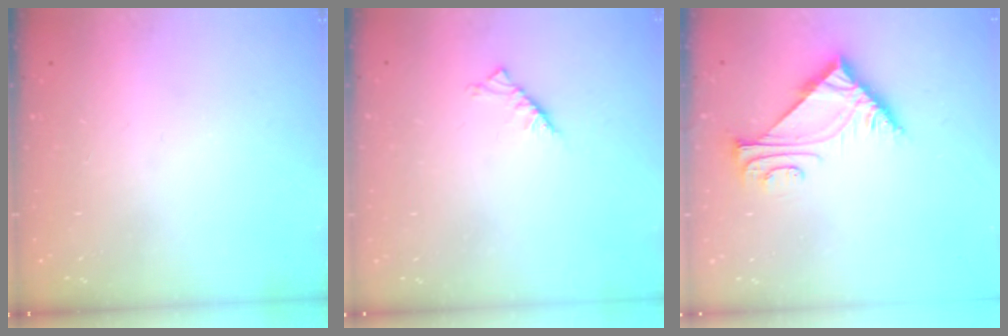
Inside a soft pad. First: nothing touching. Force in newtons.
{"total": 4.5, "press": 4.5, "slide": 0.7}
{"total": 6.0, "press": 6.0, "slide": 0.1}